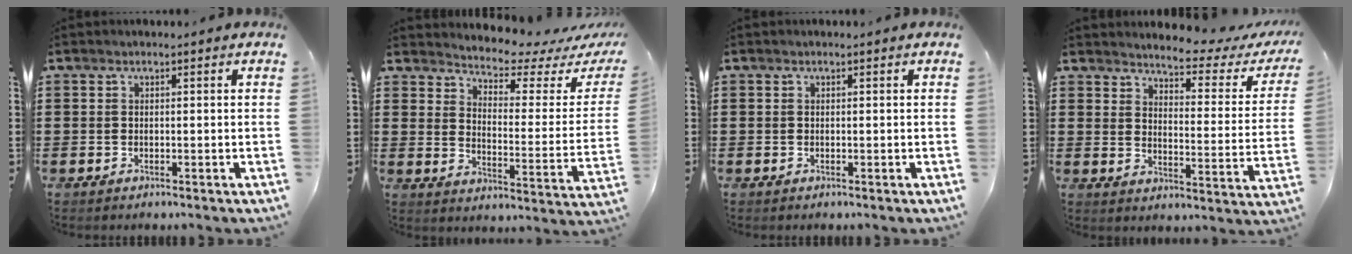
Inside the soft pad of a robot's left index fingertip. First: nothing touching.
{"total": 4.0, "force": [3.9, 0.2, 1.0], "torque": [-0.039, -0.039, 0.058]}
{"total": 0.0}
{"total": 3.8, "force": [3.6, -0.3, 1.4], "torque": [-0.040, -0.031, 0.053]}